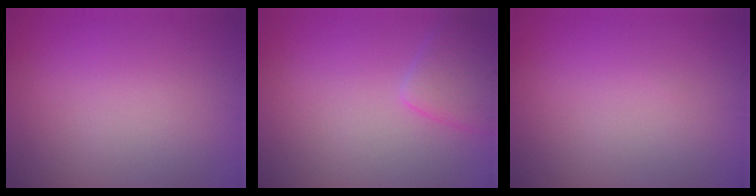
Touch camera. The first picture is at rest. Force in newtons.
{"total": 2.6, "press": 2.6, "slide": 0.2}
{"total": 0.0}